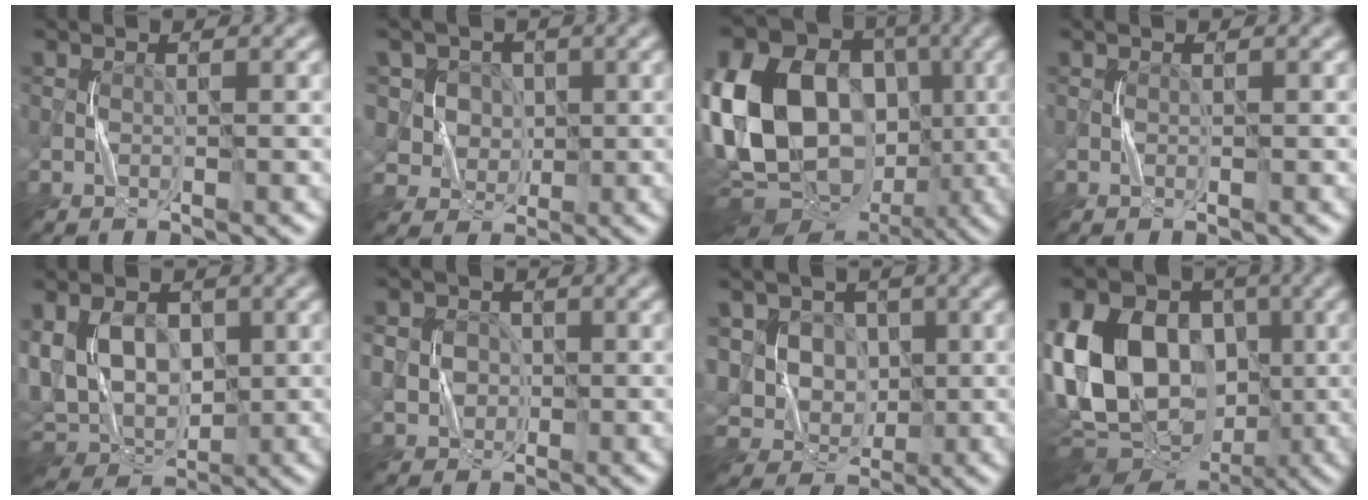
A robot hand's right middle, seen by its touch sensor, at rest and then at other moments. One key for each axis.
{"total": 6.5, "fx": 2.5, "fy": 5.8, "fz": 1.4, "tx": -0.027, "ty": 0.025, "tz": 0.030}
{"total": 21.7, "fx": 0.6, "fy": 17.2, "fz": 13.2, "tx": -0.271, "ty": 0.016, "tz": -0.023}
{"total": 0.0}
{"total": 7.3, "fx": 0.7, "fy": 5.4, "fz": 4.8, "tx": -0.095, "ty": -0.007, "tz": 0.009}
{"total": 3.3, "fx": 0.1, "fy": 3.1, "fz": 1.3, "tx": -0.012, "ty": 0.003, "tz": -0.008}
{"total": 8.0, "fx": 1.3, "fy": 7.3, "fz": 3.1, "tx": -0.051, "ty": 0.029, "tz": 0.003}
{"total": 19.6, "fx": 0.0, "fy": 14.7, "fz": 12.9, "tx": -0.248, "ty": 0.033, "tz": -0.026}